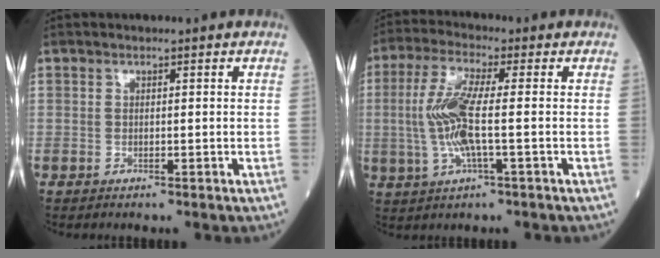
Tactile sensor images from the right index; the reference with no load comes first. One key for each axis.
{"total": 8.8, "fx": -0.4, "fy": 1.3, "fz": 8.7, "tx": -0.193, "ty": 0.003, "tz": -0.012}